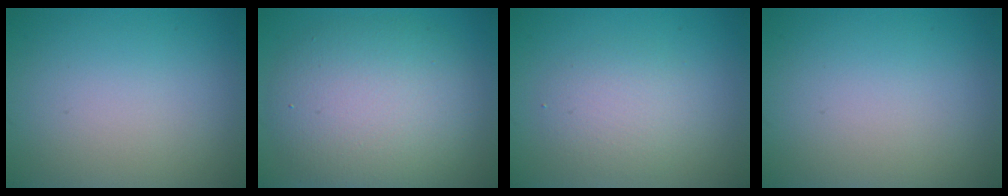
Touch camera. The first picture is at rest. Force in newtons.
{"total": 8.0, "press": 8.0, "slide": 0.2}
{"total": 2.7, "press": 2.6, "slide": 0.3}
{"total": 0.0}